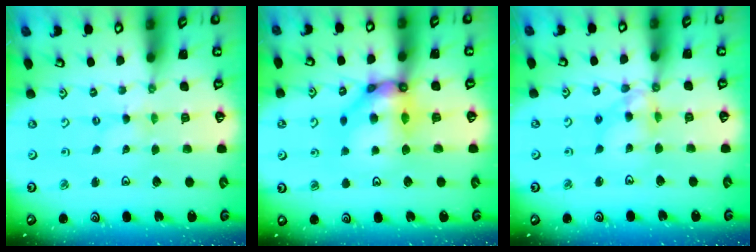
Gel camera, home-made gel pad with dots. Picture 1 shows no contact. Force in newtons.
{"total": 12.3, "press": 12.2, "slide": 1.8}
{"total": 9.6, "press": 9.6, "slide": 1.0}